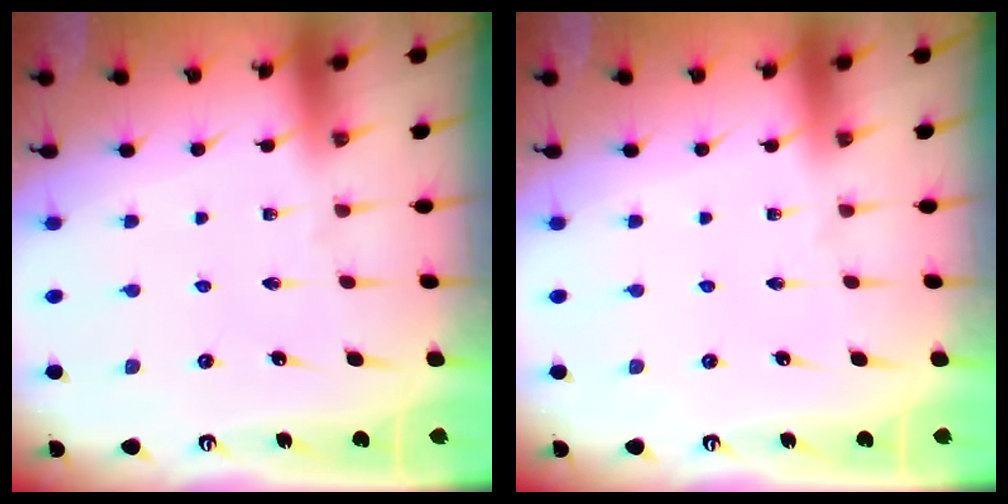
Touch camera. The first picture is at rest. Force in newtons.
{"total": 0.0}